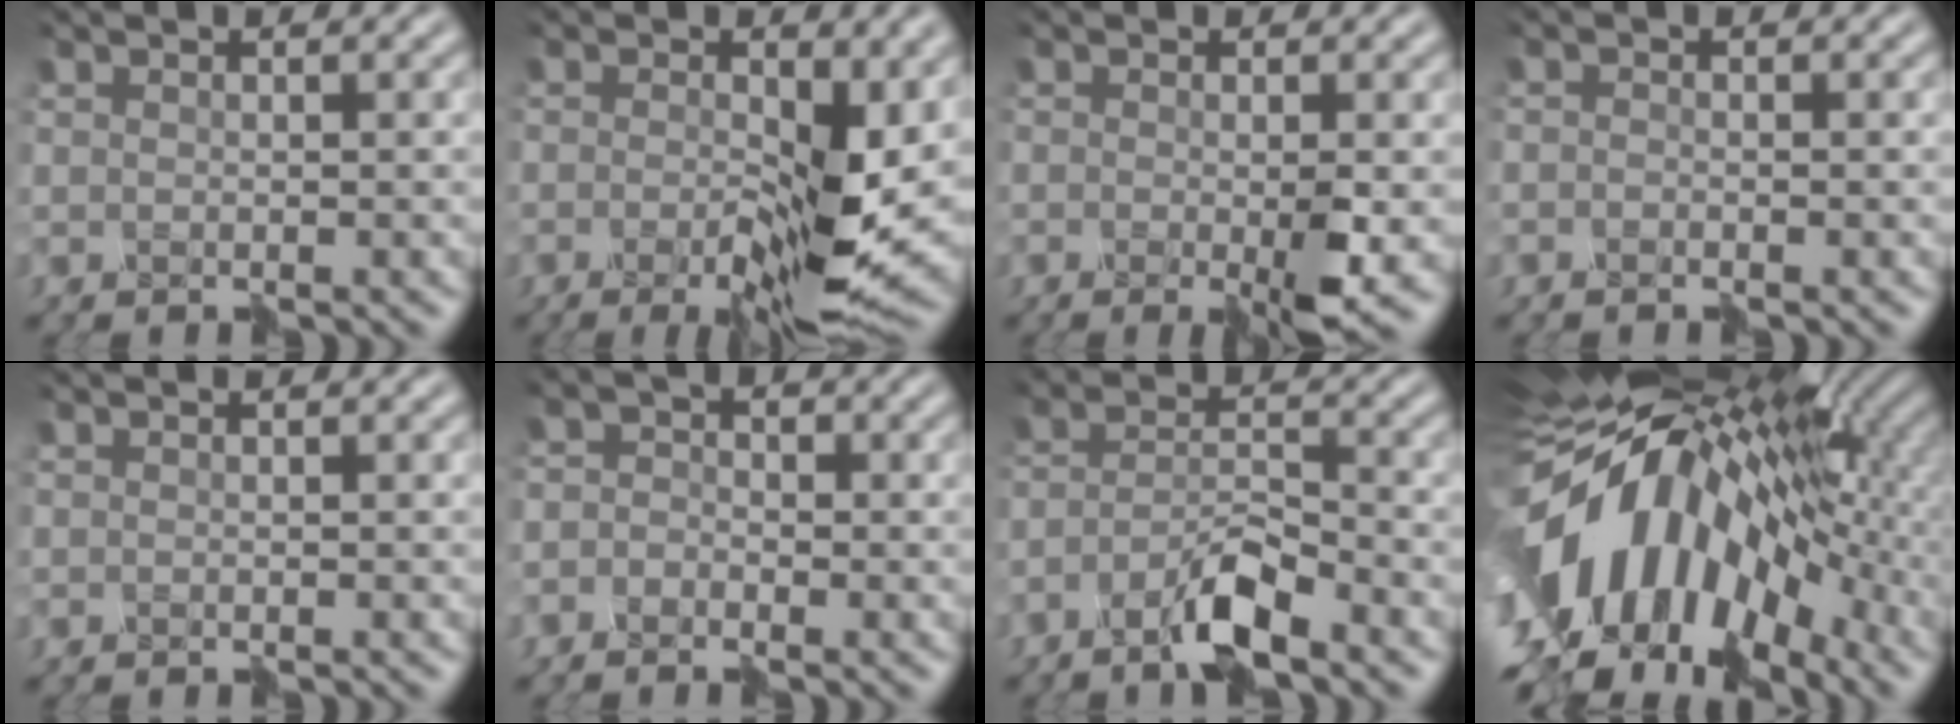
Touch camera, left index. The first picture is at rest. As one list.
[{"total": 10.1, "force": [-2.4, 3.9, 9.0], "torque": [-0.154, 0.000, -0.041]}, {"total": 2.9, "force": [-1.3, -0.1, 2.6], "torque": [-0.053, -0.011, -0.020]}, {"total": 1.4, "force": [-1.4, -0.1, -0.3], "torque": [0.011, 0.000, -0.021]}, {"total": 0.0}, {"total": 3.3, "force": [-2.4, 2.2, -0.1], "torque": [0.015, 0.014, -0.058]}, {"total": 3.8, "force": [-3.6, -0.2, 1.2], "torque": [-0.039, 0.004, -0.072]}, {"total": 15.6, "force": [-3.8, 9.0, 12.2], "torque": [-0.231, -0.003, -0.078]}]